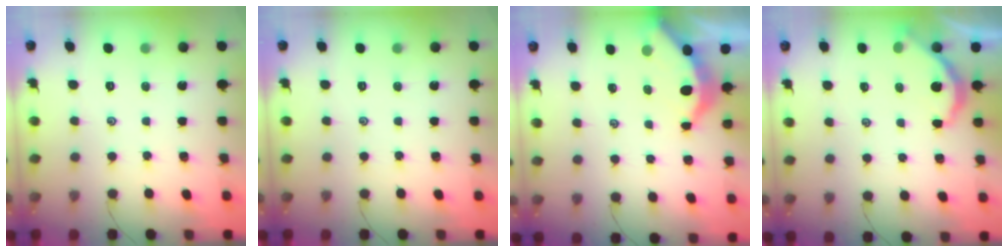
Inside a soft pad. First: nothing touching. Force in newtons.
{"total": 0.0}
{"total": 3.8, "press": 3.7, "slide": 0.4}
{"total": 5.4, "press": 5.4, "slide": 0.2}